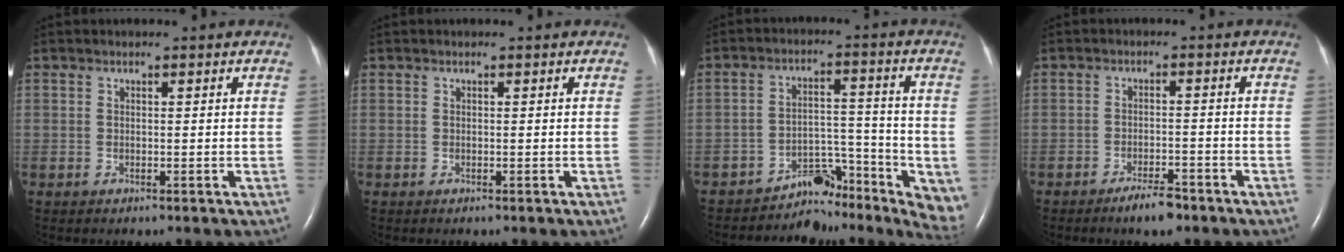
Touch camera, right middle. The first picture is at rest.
{"total": 0.0}
{"total": 6.1, "force": [-5.1, 3.0, 1.4], "torque": [0.012, 0.045, -0.081]}
{"total": 4.0, "force": [-3.1, 0.9, 2.4], "torque": [-0.046, -0.001, -0.051]}